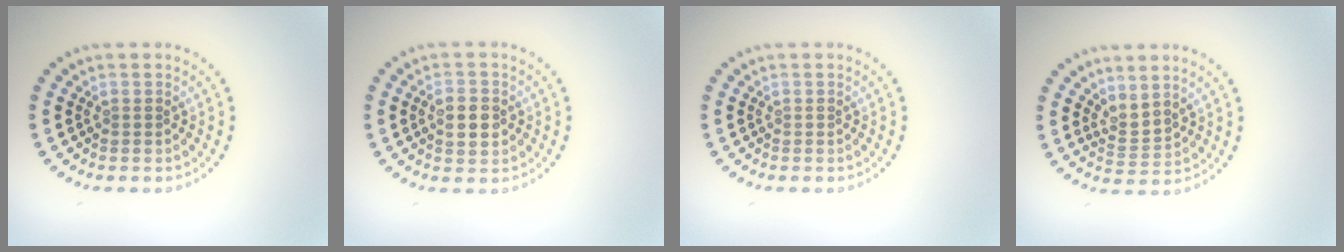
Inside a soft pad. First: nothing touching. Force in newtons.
{"total": 2.8, "press": 2.8, "slide": 0.0}
{"total": 0.0}
{"total": 2.1, "press": 1.4, "slide": 1.6}